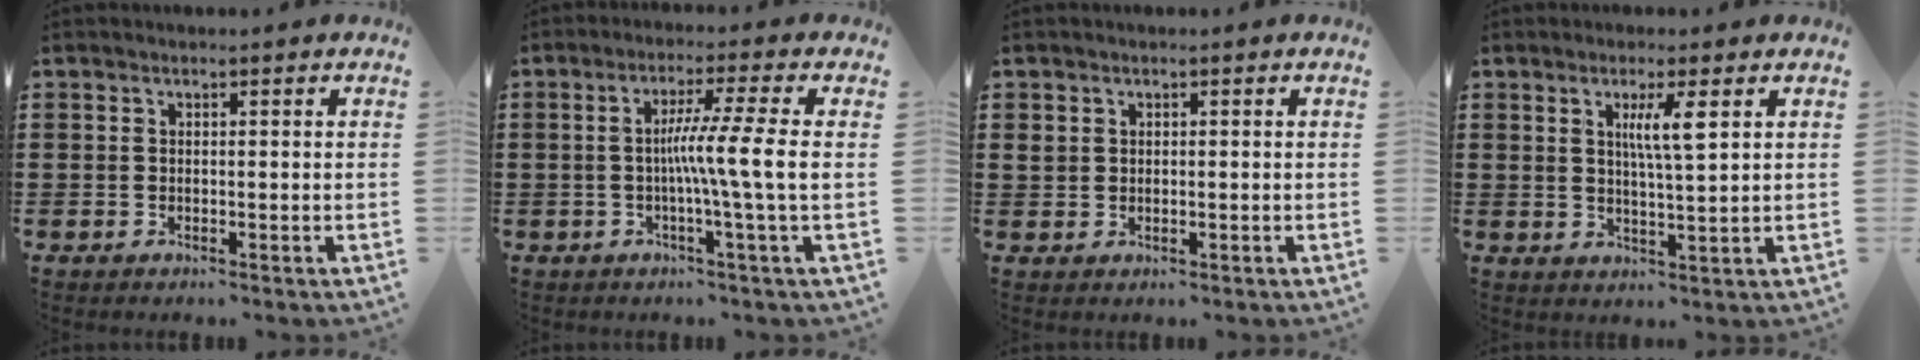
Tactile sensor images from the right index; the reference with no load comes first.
{"total": 7.7, "force": [-0.4, -1.3, 7.6], "torque": [-0.136, -0.011, -0.015]}
{"total": 1.2, "force": [0.6, 0.9, 0.3], "torque": [-0.010, 0.004, 0.013]}
{"total": 4.5, "force": [1.7, 0.4, 4.2], "torque": [-0.087, 0.002, 0.025]}